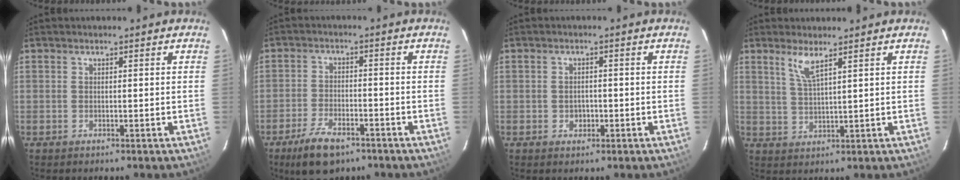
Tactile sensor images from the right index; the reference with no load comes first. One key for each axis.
{"total": 8.7, "fx": -5.9, "fy": 3.7, "fz": 5.2, "tx": -0.121, "ty": -0.008, "tz": -0.102}
{"total": 2.2, "fx": -0.6, "fy": 1.9, "fz": 0.9, "tx": -0.014, "ty": 0.003, "tz": -0.005}
{"total": 4.0, "fx": 2.7, "fy": 0.2, "fz": 3.0, "tx": -0.063, "ty": -0.005, "tz": 0.054}